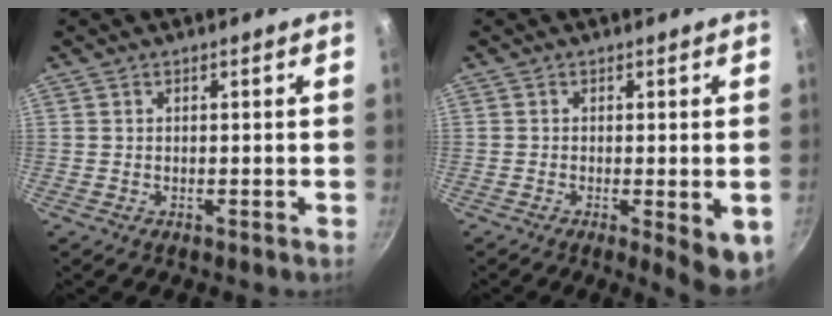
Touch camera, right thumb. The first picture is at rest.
{"total": 6.8, "force": [-1.7, 1.8, 6.3], "torque": [-0.074, -0.008, -0.018]}